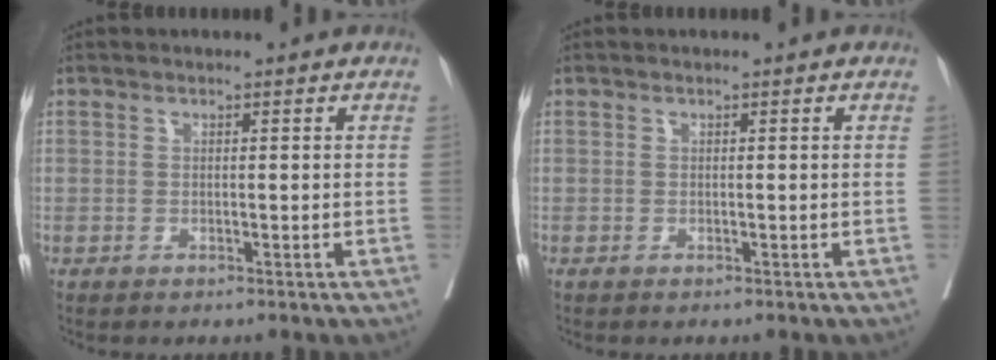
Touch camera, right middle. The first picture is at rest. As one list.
[{"total": 0.0}]